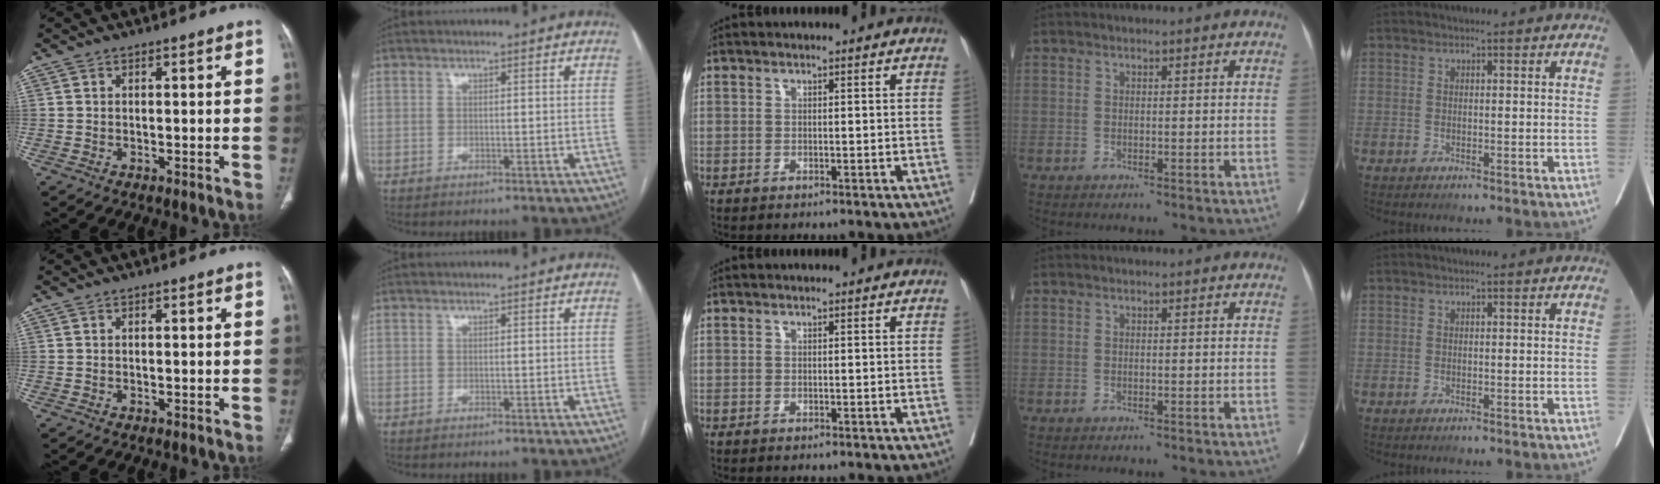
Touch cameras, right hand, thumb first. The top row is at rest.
{}